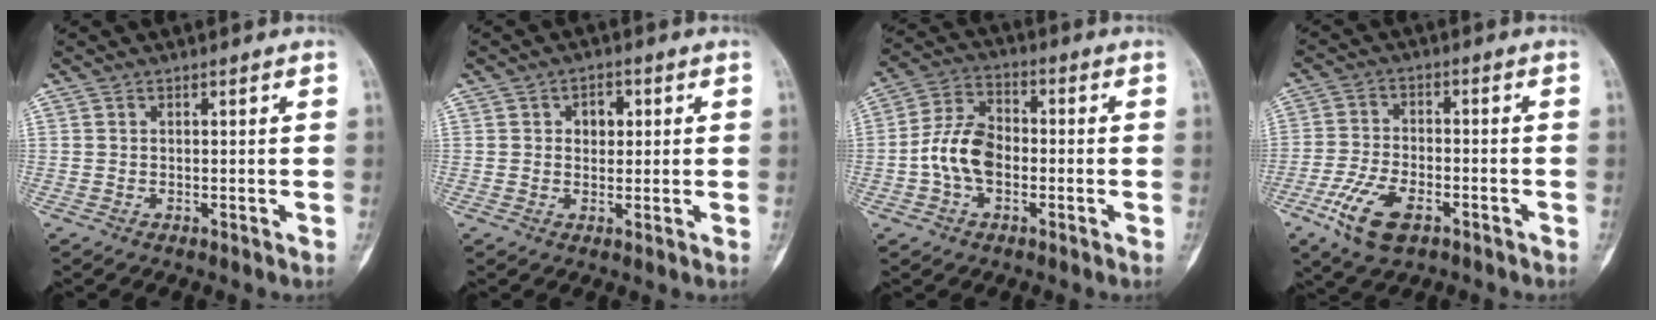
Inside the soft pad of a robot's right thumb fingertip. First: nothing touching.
{"total": 3.6, "force": [0.9, 2.8, 2.2], "torque": [-0.007, 0.002, 0.010]}
{"total": 9.8, "force": [-1.8, 6.4, 7.2], "torque": [-0.131, 0.029, -0.043]}
{"total": 9.9, "force": [-5.1, 4.8, 7.1], "torque": [-0.144, 0.012, -0.093]}